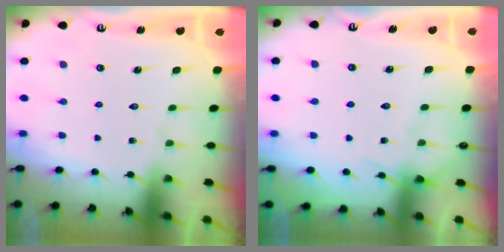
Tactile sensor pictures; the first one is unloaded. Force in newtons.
{"total": 5.5, "press": 5.5, "slide": 0.7}